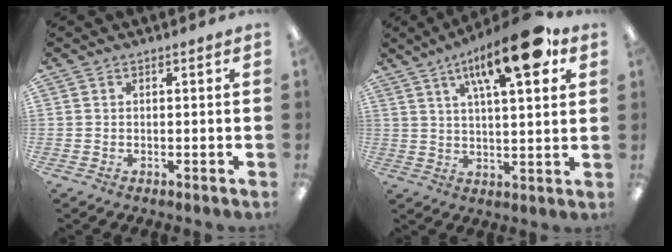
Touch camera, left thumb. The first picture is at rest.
{"total": 16.9, "force": [9.2, 5.3, 13.1], "torque": [-0.193, -0.038, 0.141]}